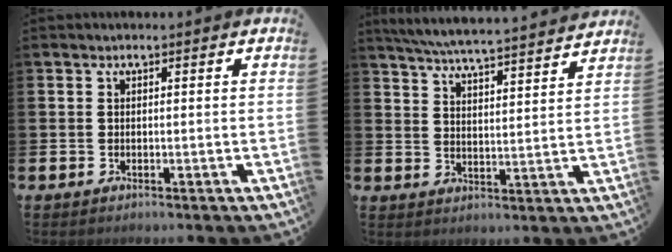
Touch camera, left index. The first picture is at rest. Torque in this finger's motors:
{"motor_torque": [0.60, -1.06, 0.35, 0.12]}